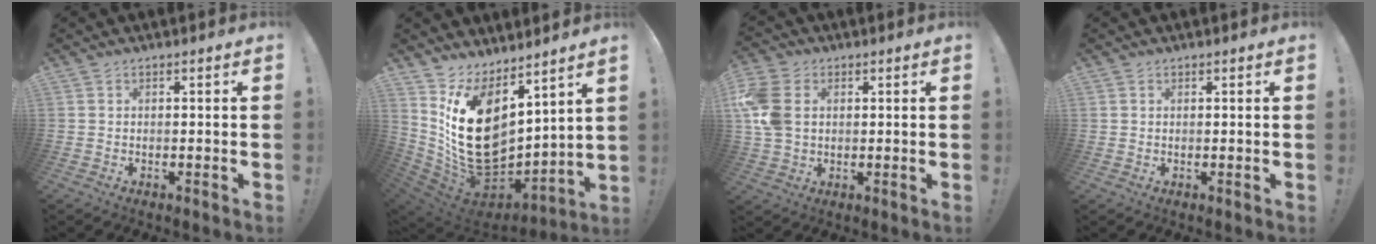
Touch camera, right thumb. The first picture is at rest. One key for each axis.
{"total": 20.3, "fx": 3.9, "fy": 14.0, "fz": 14.2, "tx": -0.260, "ty": -0.036, "tz": 0.092}
{"total": 11.3, "fx": 1.9, "fy": 8.5, "fz": 7.3, "tx": -0.152, "ty": 0.002, "tz": 0.040}
{"total": 1.1, "fx": 0.7, "fy": 0.9, "fz": -0.1, "tx": 0.010, "ty": -0.004, "tz": 0.011}